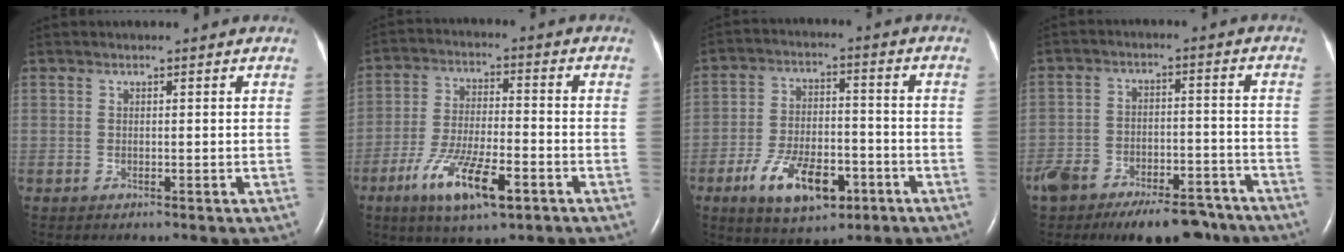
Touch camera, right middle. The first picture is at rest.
{"total": 11.3, "force": [-5.7, 2.4, 9.5], "torque": [-0.185, -0.017, -0.098]}
{"total": 11.5, "force": [-5.6, 5.4, 8.5], "torque": [-0.159, 0.001, -0.089]}
{"total": 16.4, "force": [-12.5, 7.1, 8.0], "torque": [-0.138, 0.014, -0.186]}